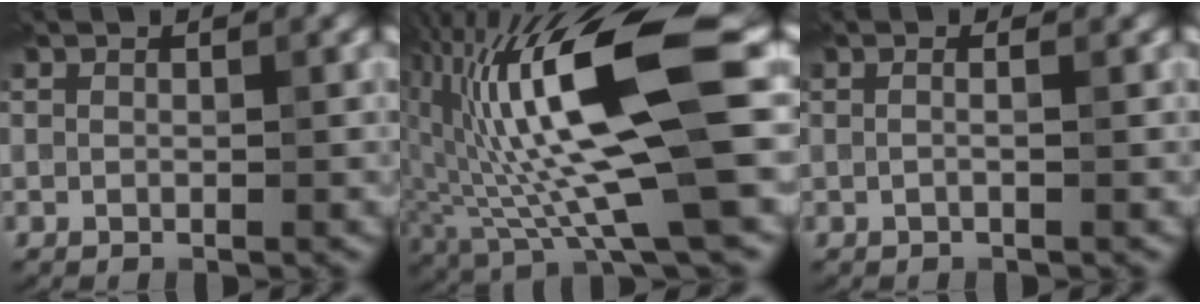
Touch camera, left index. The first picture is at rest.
{"total": 14.7, "force": [1.2, 3.3, 14.3], "torque": [-0.260, 0.001, 0.023]}
{"total": 1.6, "force": [0.5, 0.9, 1.3], "torque": [0.004, -0.003, -0.023]}